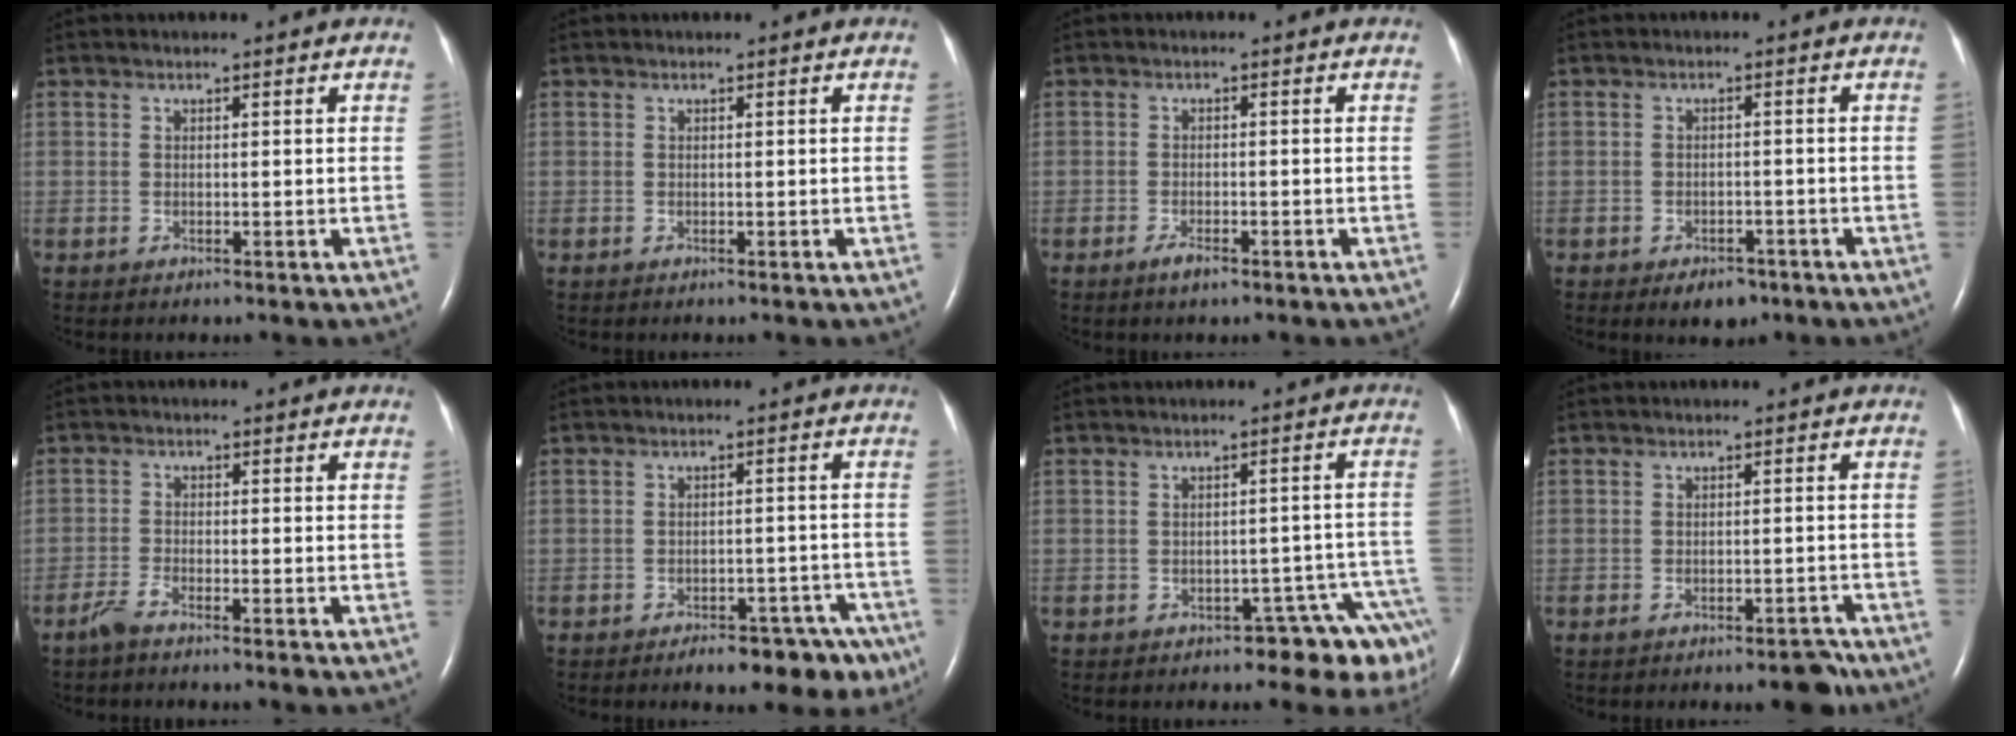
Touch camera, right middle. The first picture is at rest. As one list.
[{"total": 0.0}, {"total": 1.9, "force": [-1.3, 0.4, 1.3], "torque": [-0.030, -0.002, -0.023]}, {"total": 3.7, "force": [-2.5, 2.1, 1.9], "torque": [-0.026, 0.001, -0.026]}, {"total": 2.6, "force": [-2.3, 0.1, 1.3], "torque": [-0.034, -0.004, -0.047]}, {"total": 9.4, "force": [-6.9, 4.3, 4.6], "torque": [-0.029, 0.021, -0.089]}, {"total": 7.6, "force": [-6.2, 2.9, 3.3], "torque": [-0.007, 0.027, -0.069]}, {"total": 3.3, "force": [-2.6, 1.0, 1.7], "torque": [-0.012, 0.005, -0.032]}]